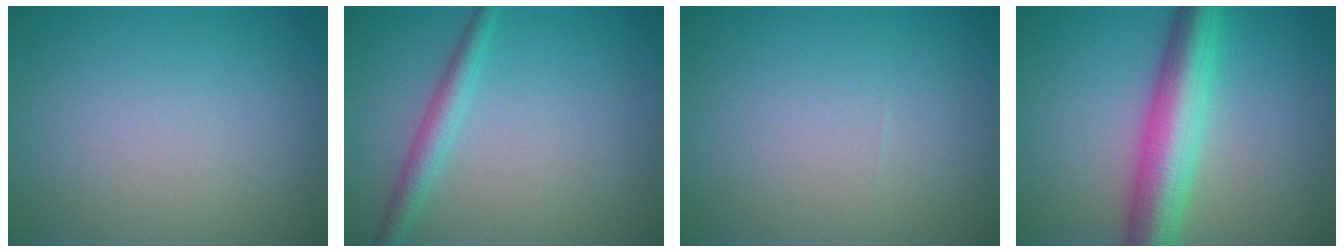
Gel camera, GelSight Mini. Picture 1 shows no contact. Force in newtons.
{"total": 2.4, "press": 2.4, "slide": 0.1}
{"total": 0.0}
{"total": 7.4, "press": 7.4, "slide": 0.2}